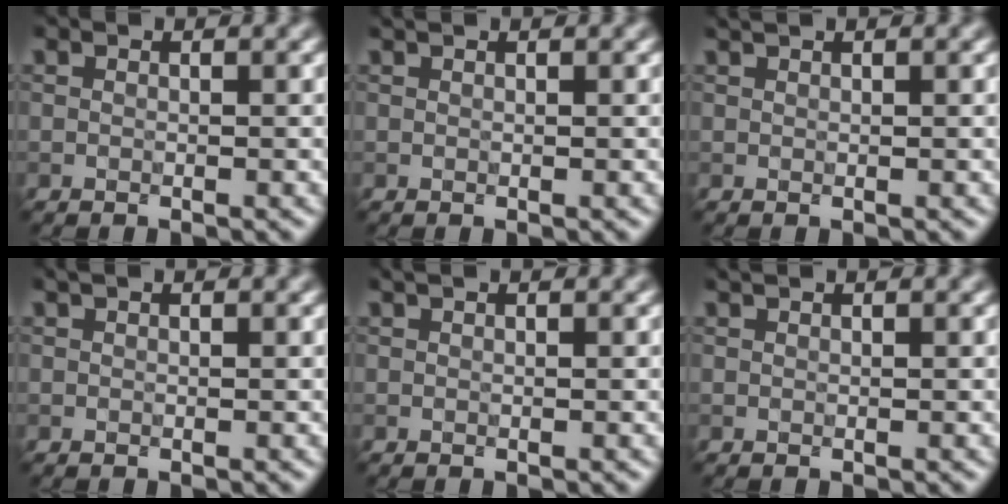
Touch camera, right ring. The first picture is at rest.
{"total": 1.4, "force": [1.0, 0.6, 0.7], "torque": [0.002, 0.001, -0.001]}
{"total": 1.9, "force": [1.4, 0.8, 1.1], "torque": [0.002, 0.007, 0.000]}
{"total": 1.1, "force": [0.8, 0.4, 0.6], "torque": [-0.003, -0.003, 0.004]}
{"total": 1.5, "force": [1.0, 0.6, 0.8], "torque": [0.001, 0.000, 0.000]}
{"total": 1.4, "force": [1.0, 0.5, 0.7], "torque": [0.003, 0.002, 0.001]}